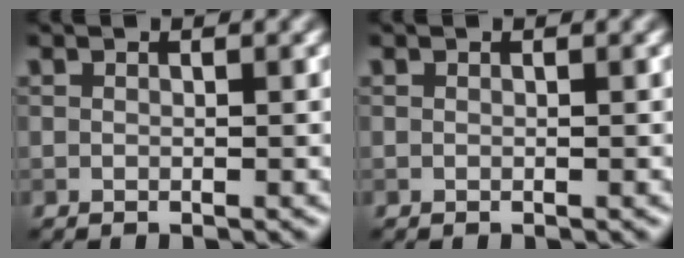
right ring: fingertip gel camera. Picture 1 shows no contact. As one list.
[{"total": 0.0}]